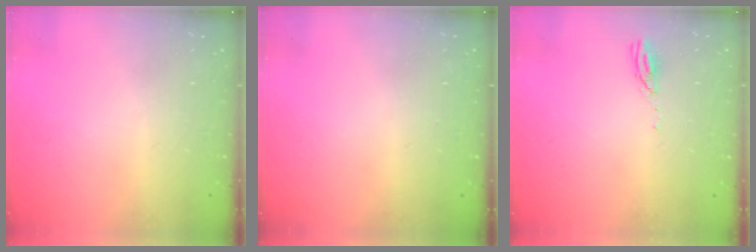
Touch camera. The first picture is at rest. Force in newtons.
{"total": 0.0}
{"total": 2.9, "press": 2.9, "slide": 0.2}